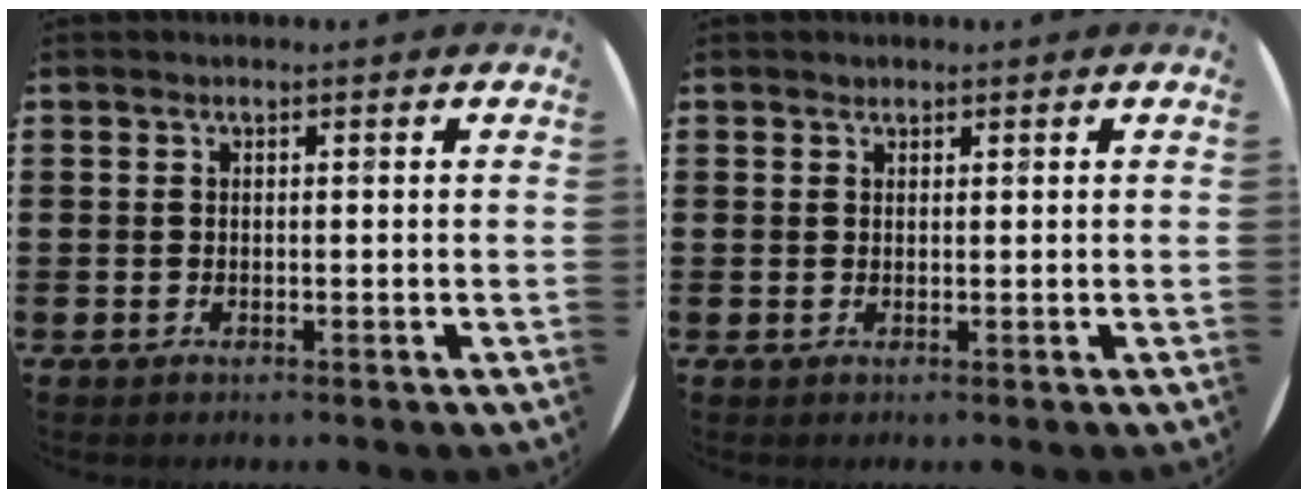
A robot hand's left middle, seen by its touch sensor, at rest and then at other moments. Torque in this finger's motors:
{"motor_torque": [0.13, -0.04, 0.00, 0.00]}